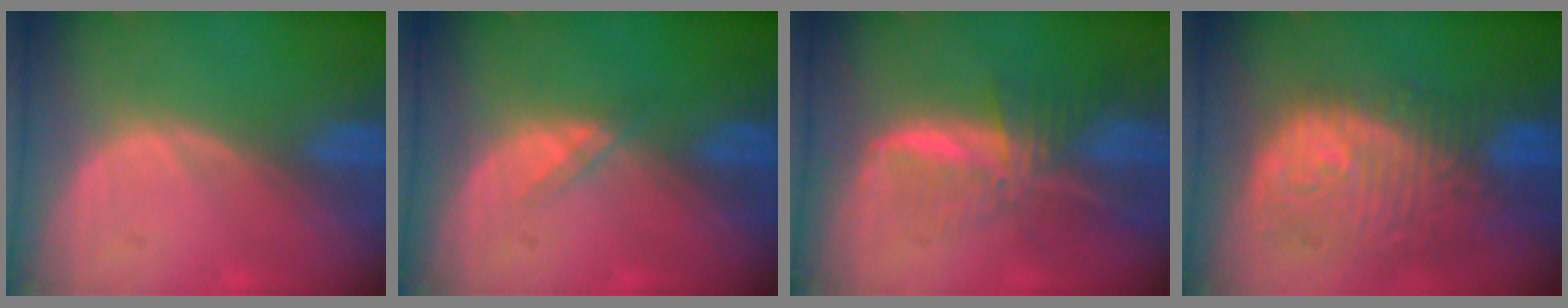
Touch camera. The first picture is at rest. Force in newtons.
{"total": 1.3, "press": 1.3, "slide": 0.2}
{"total": 8.1, "press": 6.8, "slide": 4.4}
{"total": 12.0, "press": 10.7, "slide": 5.4}